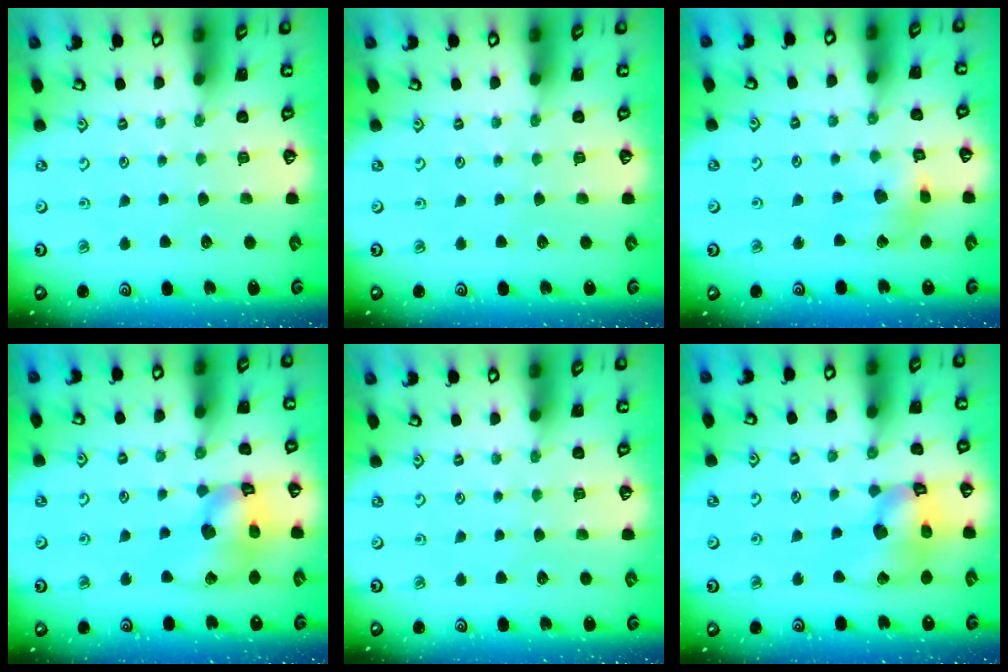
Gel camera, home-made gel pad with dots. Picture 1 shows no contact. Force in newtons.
{"total": 0.0}
{"total": 8.3, "press": 8.2, "slide": 1.0}
{"total": 14.4, "press": 14.3, "slide": 1.9}
{"total": 0.0}
{"total": 14.4, "press": 14.3, "slide": 1.9}